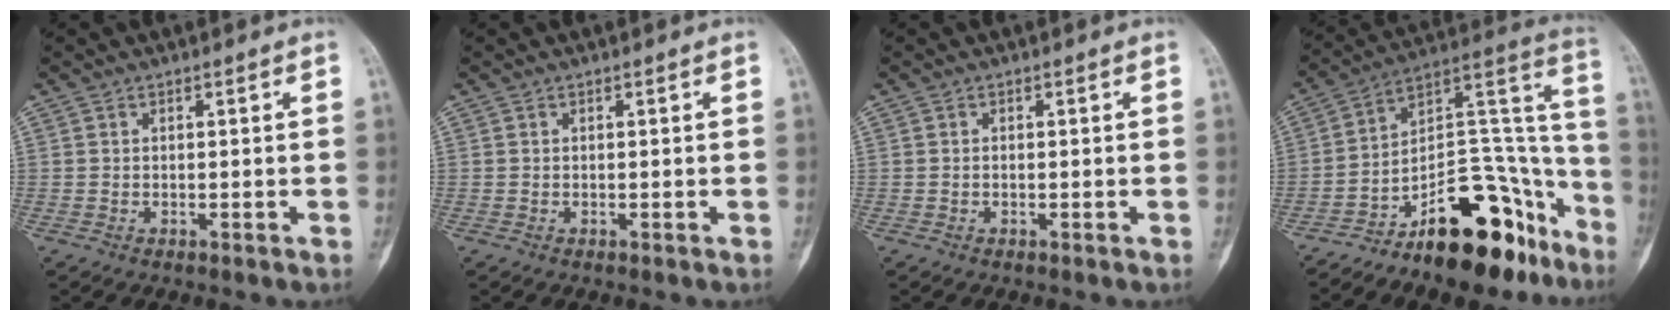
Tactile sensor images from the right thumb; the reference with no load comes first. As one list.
[{"total": 0.0}, {"total": 0.0}, {"total": 24.0, "force": [-15.7, 10.2, 15.0], "torque": [-0.144, 0.138, -0.248]}]